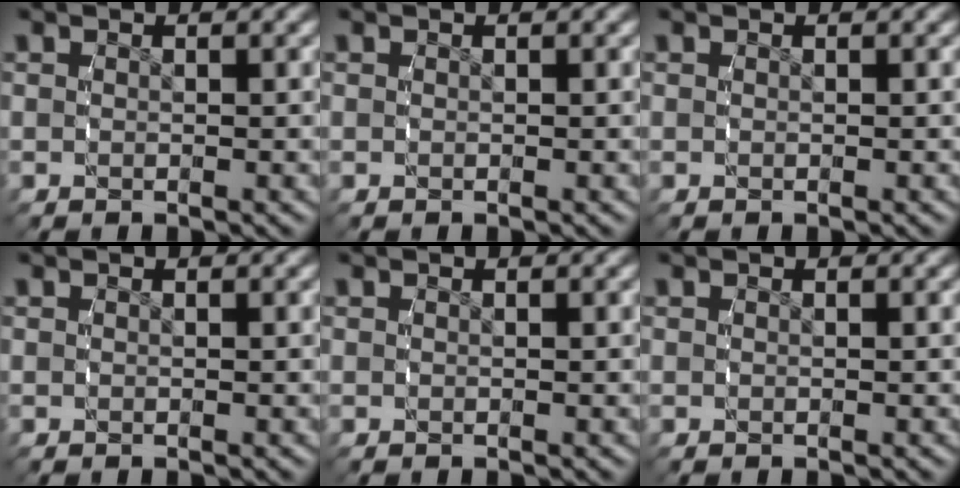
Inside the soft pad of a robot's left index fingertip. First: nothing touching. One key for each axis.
{"total": 0.0}
{"total": 0.0}
{"total": 0.0}
{"total": 0.0}
{"total": 0.0}